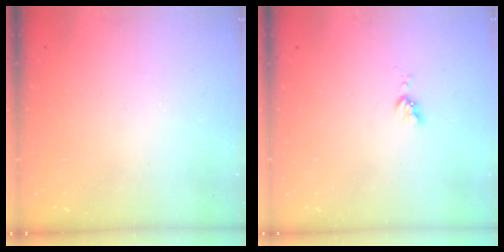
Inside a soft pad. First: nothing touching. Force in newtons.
{"total": 3.5, "press": 3.5, "slide": 0.4}